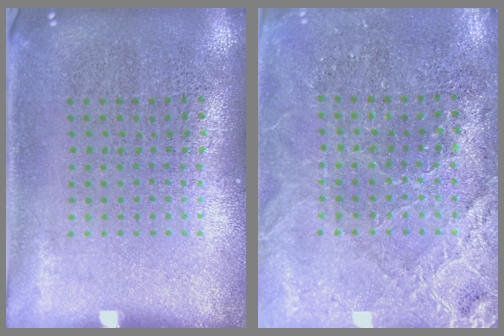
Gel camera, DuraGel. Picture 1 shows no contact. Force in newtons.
{"total": 3.0, "press": 2.9, "slide": 0.4}